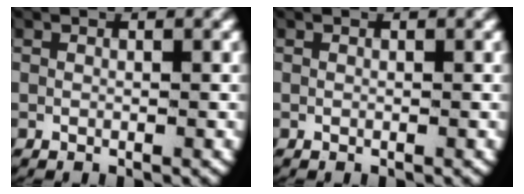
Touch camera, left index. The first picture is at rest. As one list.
[{"total": 0.0}]